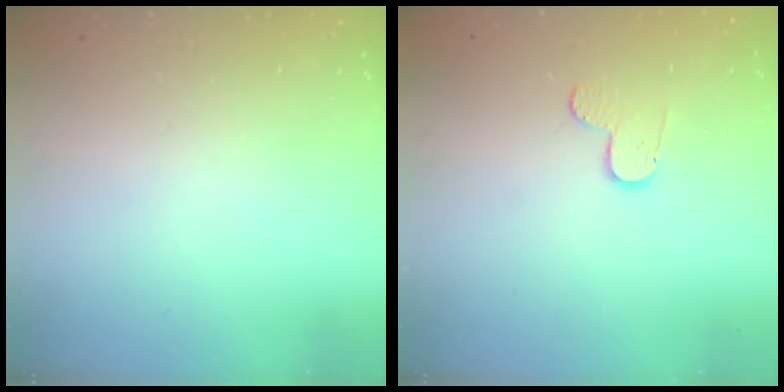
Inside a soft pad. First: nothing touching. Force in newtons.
{"total": 3.3, "press": 3.3, "slide": 0.3}